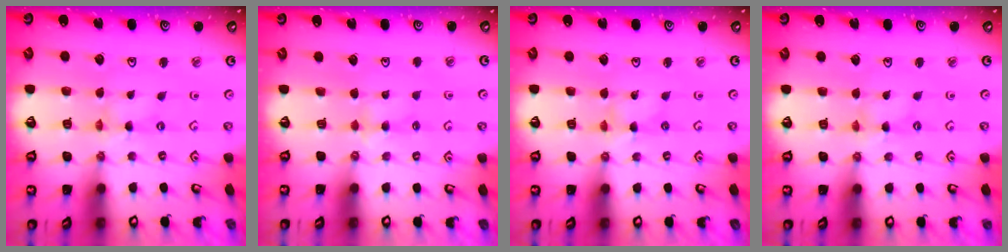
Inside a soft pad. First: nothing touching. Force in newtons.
{"total": 2.4, "press": 2.4, "slide": 0.4}
{"total": 1.8, "press": 1.8, "slide": 0.2}
{"total": 0.0}